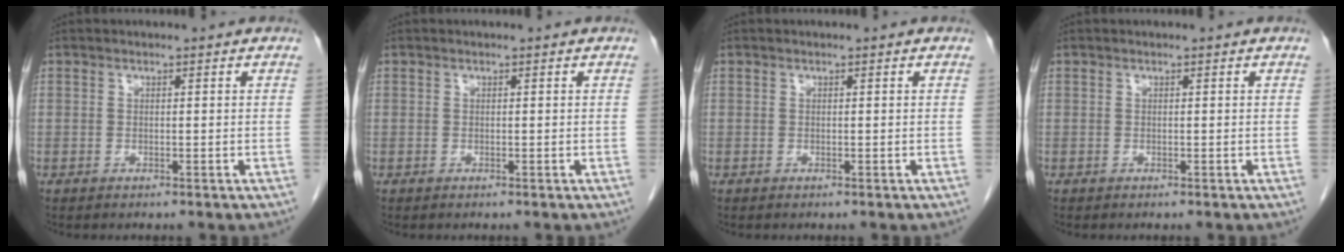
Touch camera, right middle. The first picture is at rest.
{"total": 0.0}
{"total": 0.0}
{"total": 0.0}